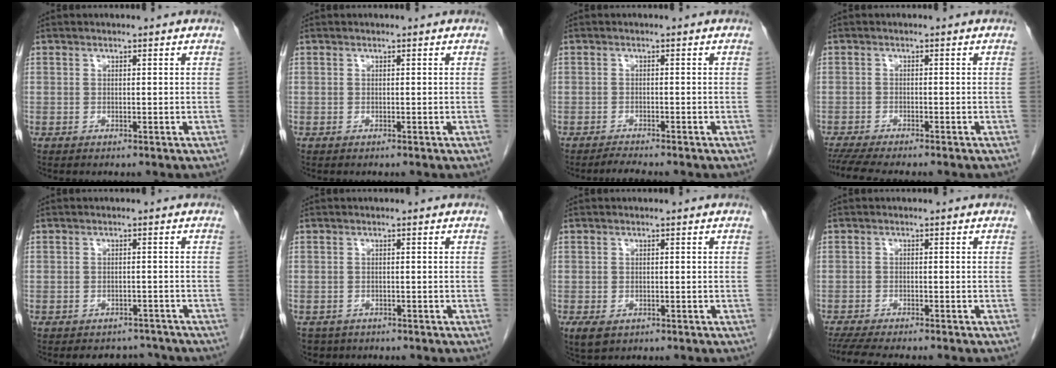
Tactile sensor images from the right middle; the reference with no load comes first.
{"total": 0.0}
{"total": 2.1, "force": [-2.0, -0.2, 0.7], "torque": [-0.017, -0.008, -0.034]}
{"total": 7.7, "force": [-6.7, 0.5, 3.9], "torque": [-0.056, -0.014, -0.104]}
{"total": 4.7, "force": [-4.3, 1.9, 0.1], "torque": [0.005, 0.004, -0.053]}
{"total": 3.3, "force": [-2.7, 2.0, 0.0], "torque": [-0.002, 0.001, -0.042]}
{"total": 2.8, "force": [-1.5, 1.7, 1.7], "torque": [-0.034, -0.005, -0.015]}
{"total": 9.5, "force": [-8.3, 1.0, 4.6], "torque": [-0.066, -0.014, -0.124]}